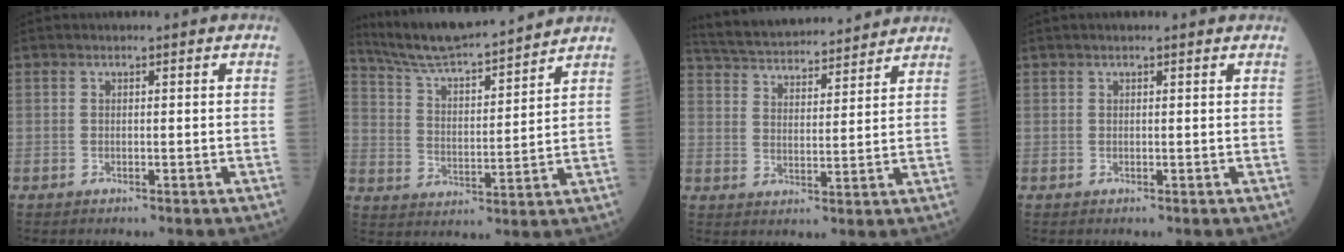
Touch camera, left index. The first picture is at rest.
{"total": 15.6, "force": [14.4, 0.6, 5.8], "torque": [-0.108, 0.011, 0.241]}
{"total": 17.9, "force": [16.8, 2.7, 5.7], "torque": [-0.105, 0.036, 0.258]}
{"total": 2.5, "force": [2.1, 0.2, 1.2], "torque": [-0.015, 0.024, 0.027]}